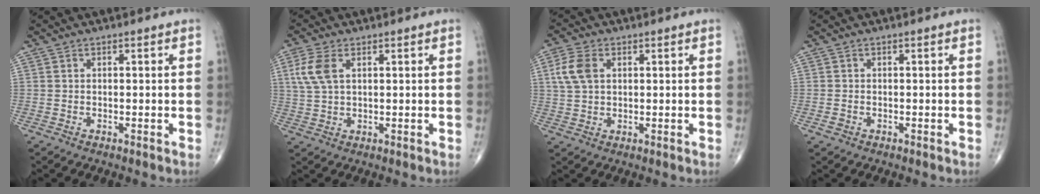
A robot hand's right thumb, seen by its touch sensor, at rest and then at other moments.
{"total": 5.8, "force": [1.9, 3.1, 4.5], "torque": [-0.111, 0.007, 0.042]}
{"total": 6.0, "force": [1.6, 3.9, 4.2], "torque": [-0.091, 0.007, 0.032]}
{"total": 0.9, "force": [-0.5, 0.7, 0.3], "torque": [-0.006, 0.002, -0.008]}